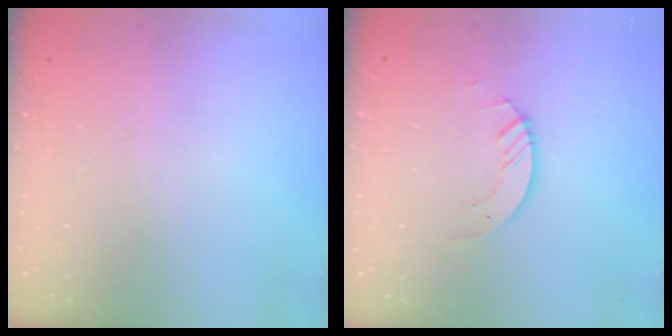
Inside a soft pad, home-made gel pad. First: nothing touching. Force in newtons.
{"total": 2.9, "press": 2.9, "slide": 0.3}